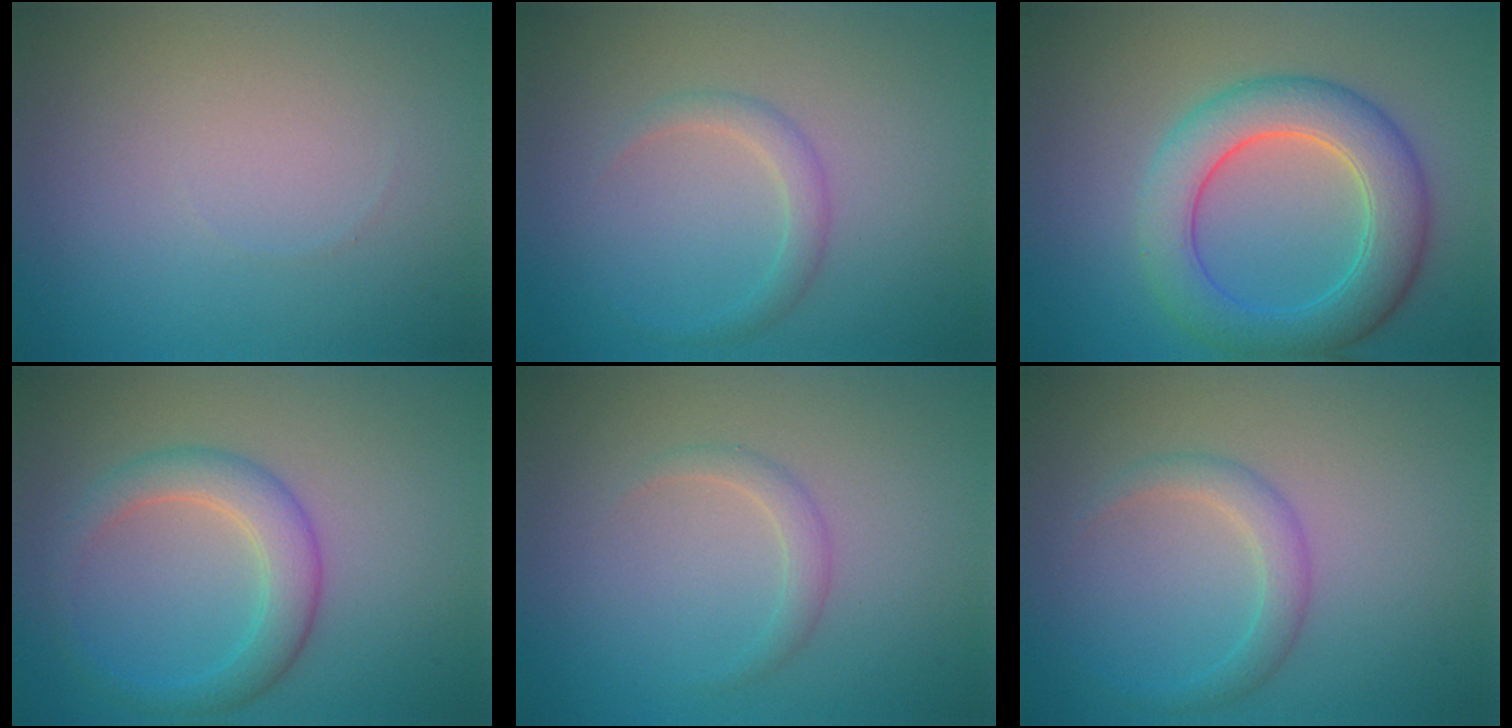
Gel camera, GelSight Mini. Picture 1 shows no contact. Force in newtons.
{"total": 1.6, "press": 1.5, "slide": 0.2}
{"total": 6.4, "press": 6.4, "slide": 0.2}
{"total": 3.6, "press": 3.6, "slide": 0.1}
{"total": 1.2, "press": 1.2, "slide": 0.0}
{"total": 2.0, "press": 2.0, "slide": 0.1}